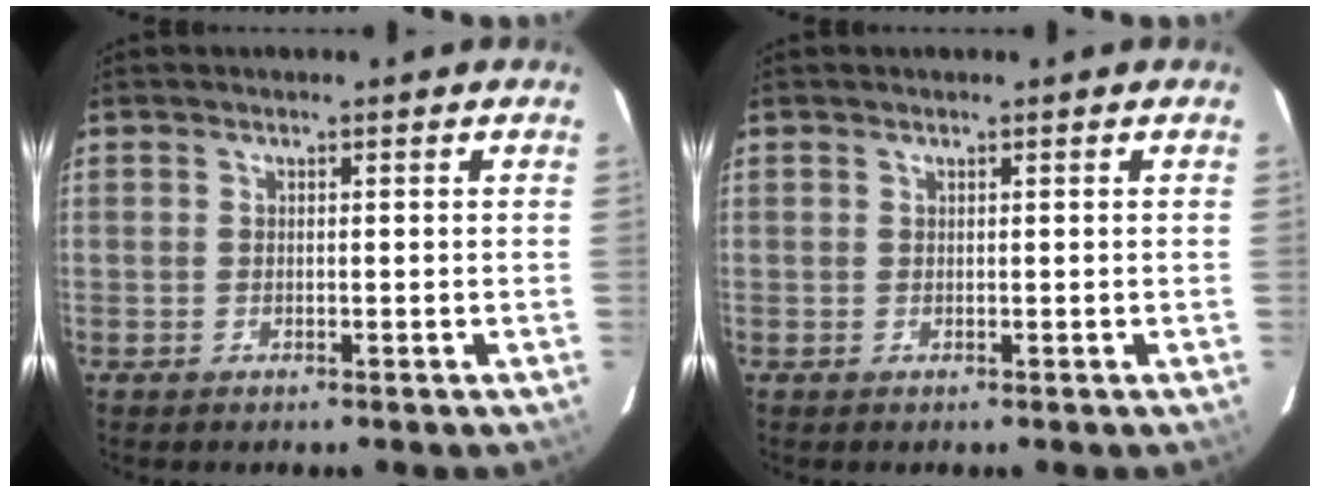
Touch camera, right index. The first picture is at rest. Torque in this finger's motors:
{"motor_torque": [0.04, -0.01, 0.01, 0.01]}